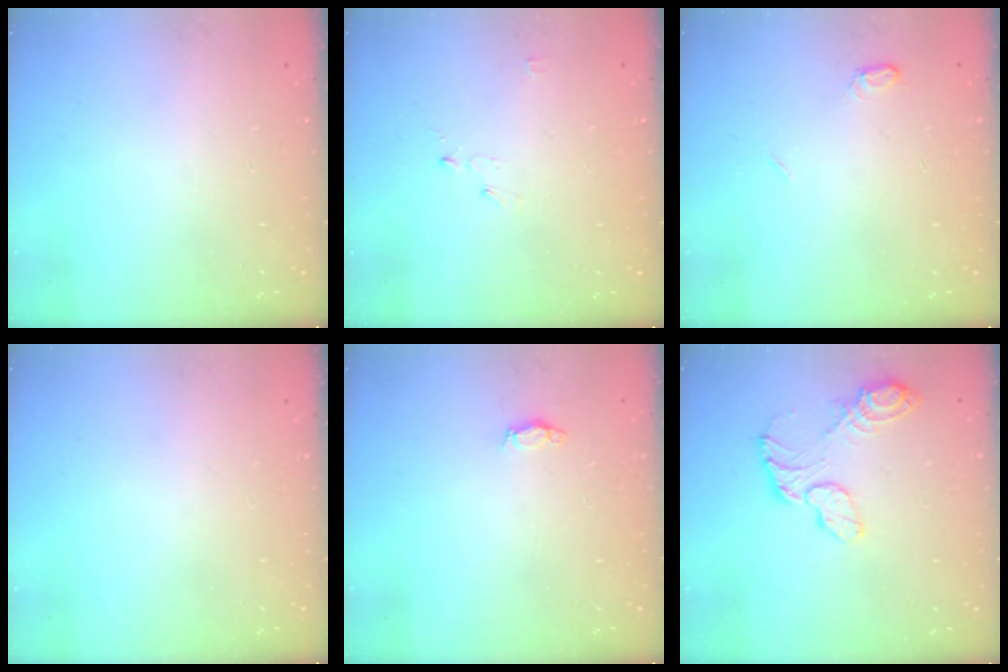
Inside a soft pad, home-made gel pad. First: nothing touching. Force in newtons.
{"total": 2.5, "press": 2.5, "slide": 0.3}
{"total": 4.7, "press": 4.7, "slide": 0.5}
{"total": 0.0}
{"total": 2.8, "press": 2.8, "slide": 0.4}
{"total": 10.2, "press": 10.2, "slide": 1.0}